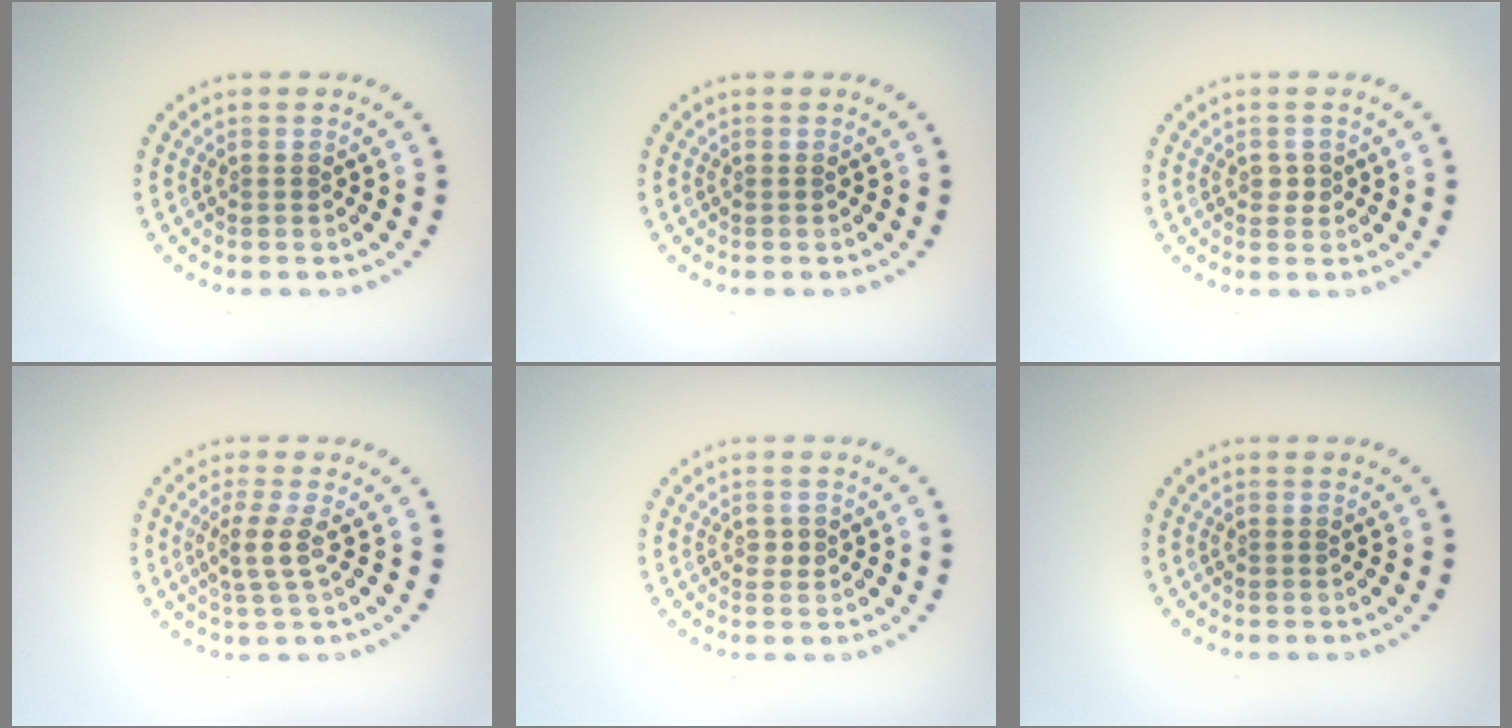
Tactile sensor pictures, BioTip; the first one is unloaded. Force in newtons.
{"total": 0.0}
{"total": 0.9, "press": 0.9, "slide": 0.2}
{"total": 2.2, "press": 1.7, "slide": 1.4}
{"total": 0.9, "press": 0.9, "slide": 0.1}
{"total": 0.0}